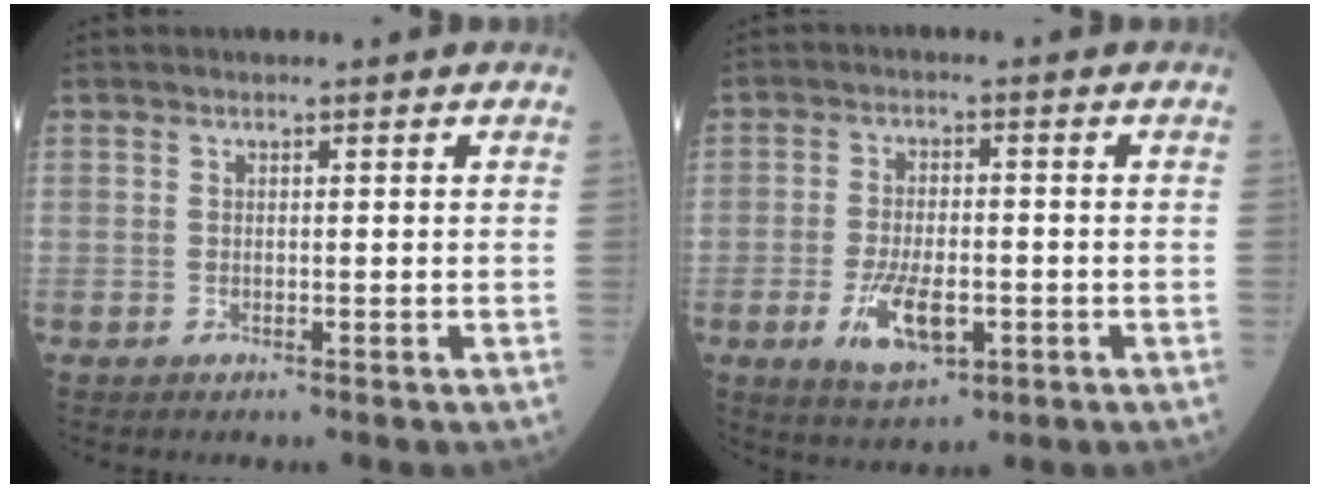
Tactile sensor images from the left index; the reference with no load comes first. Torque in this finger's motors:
{"motor_torque": [1.37, 0.68, 0.55, 0.08]}